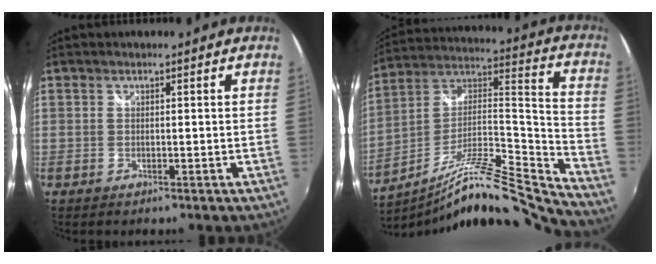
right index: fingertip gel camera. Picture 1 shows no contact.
{"total": 20.6, "force": [-18.2, -0.7, 9.6], "torque": [-0.134, -0.001, -0.309]}